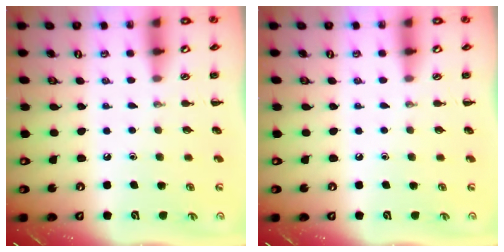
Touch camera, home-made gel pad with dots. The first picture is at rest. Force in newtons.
{"total": 0.0}